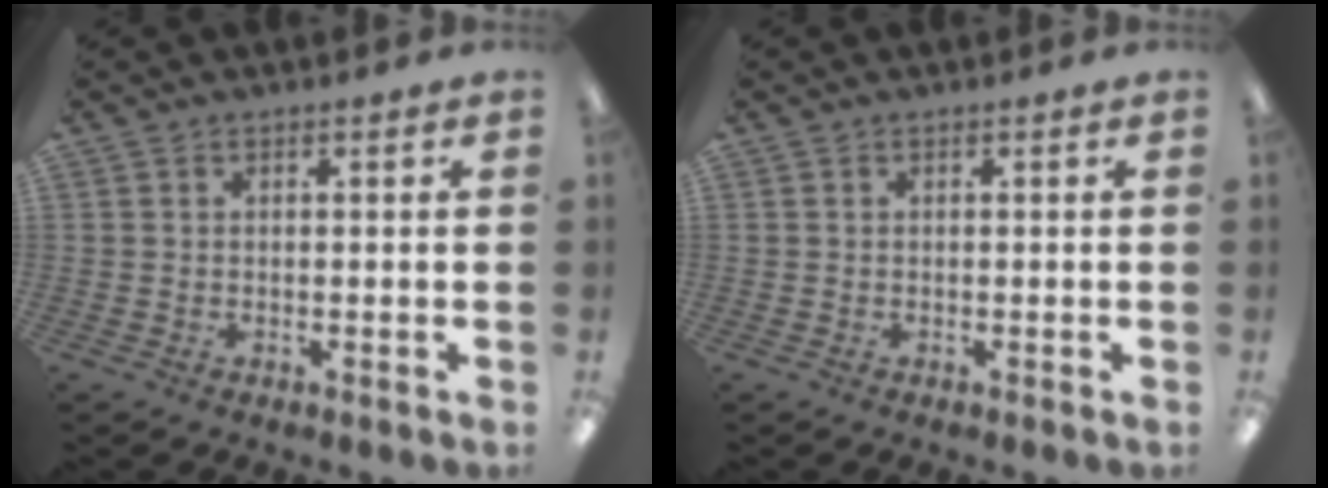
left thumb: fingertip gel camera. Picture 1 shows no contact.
{"total": 0.0}